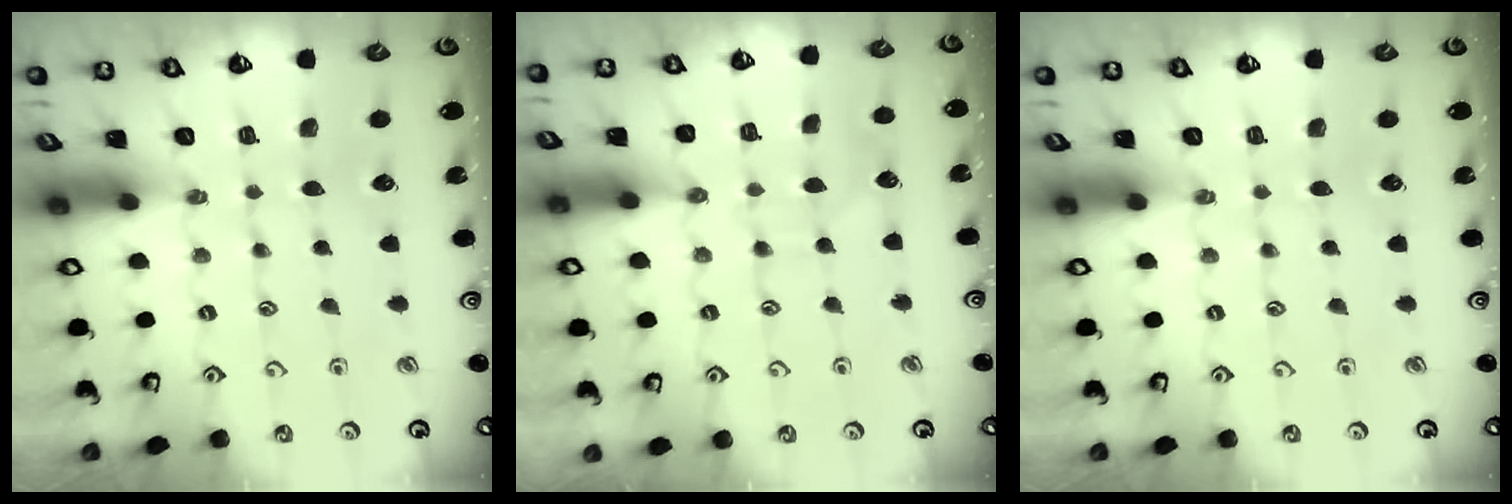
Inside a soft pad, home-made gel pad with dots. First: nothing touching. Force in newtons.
{"total": 6.2, "press": 6.2, "slide": 0.5}
{"total": 0.0}